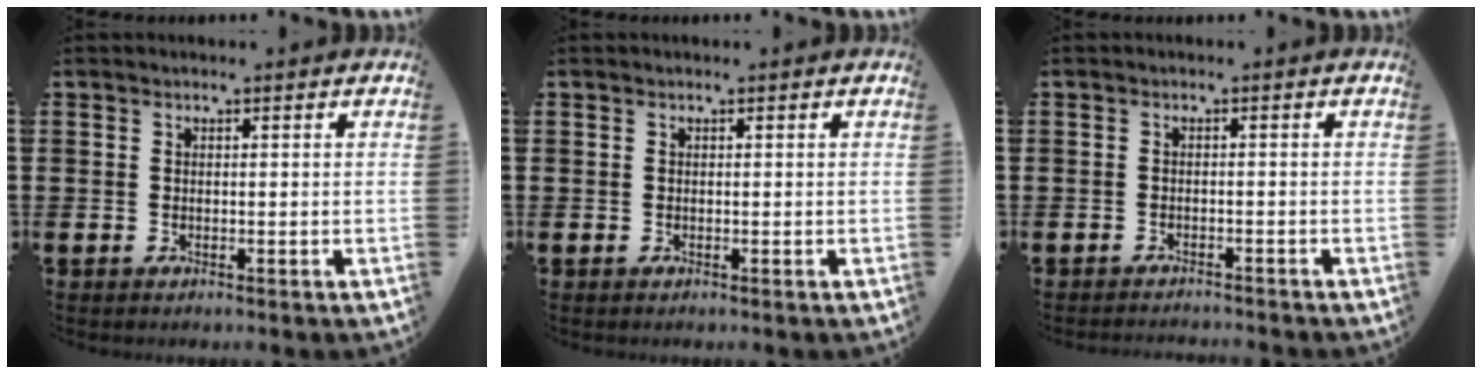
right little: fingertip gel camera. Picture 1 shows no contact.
{"total": 0.0}
{"total": 1.0, "force": [-1.0, -0.1, -0.1], "torque": [0.000, 0.002, -0.021]}